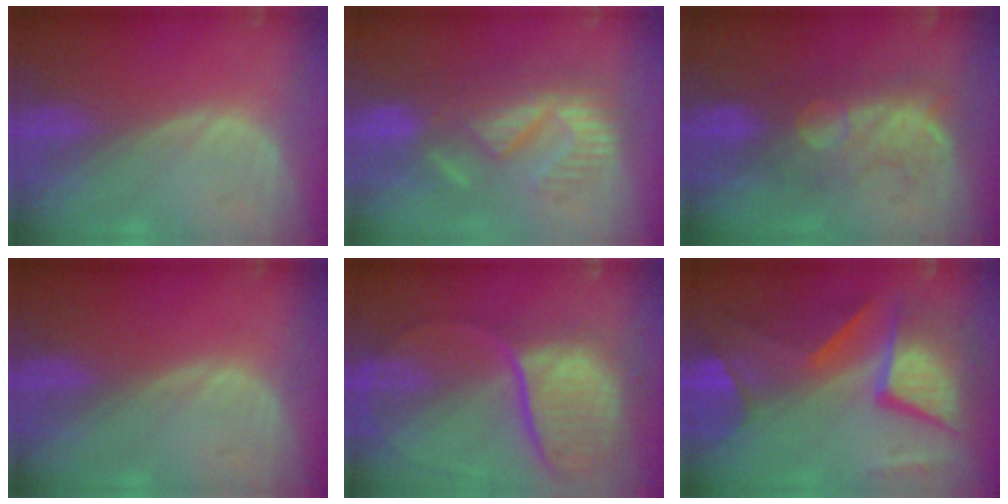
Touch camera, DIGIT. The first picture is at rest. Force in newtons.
{"total": 8.7, "press": 8.5, "slide": 1.7}
{"total": 8.1, "press": 7.7, "slide": 2.3}
{"total": 0.0}
{"total": 11.8, "press": 9.8, "slide": 6.6}
{"total": 11.9, "press": 11.9, "slide": 1.1}